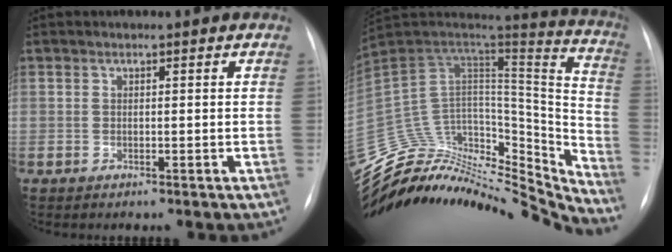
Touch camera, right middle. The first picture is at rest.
{"total": 34.6, "force": [-32.1, 8.7, 9.3], "torque": [-0.135, 0.030, -0.463]}